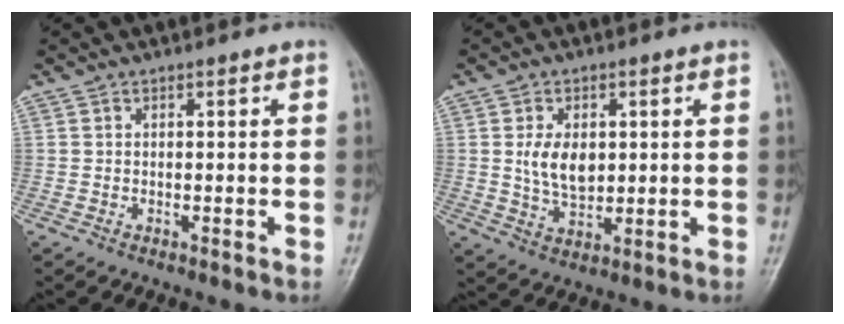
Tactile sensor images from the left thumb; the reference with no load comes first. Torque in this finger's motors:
{"motor_torque": [0.12, 0.29, 0.21, 0.00, 0.03]}